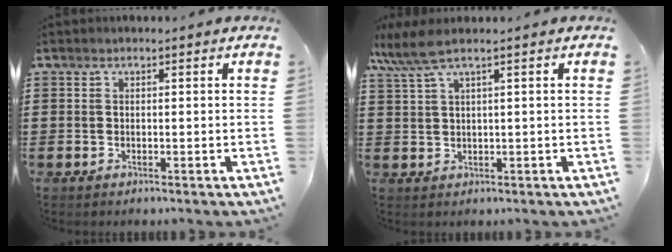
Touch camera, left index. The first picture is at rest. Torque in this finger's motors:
{"motor_torque": [0.67, -0.72, 0.51, 0.18]}